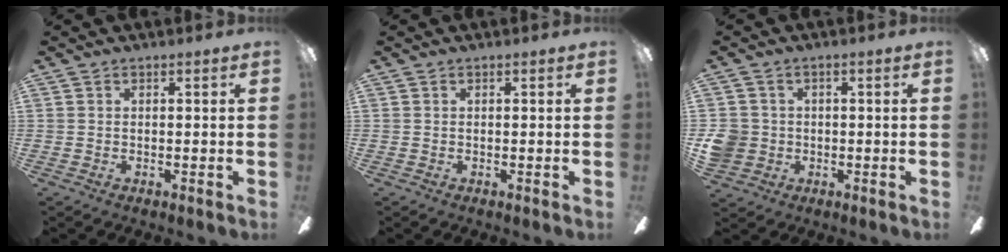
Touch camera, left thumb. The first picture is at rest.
{"total": 0.0}
{"total": 5.6, "force": [-0.4, 5.3, 1.7], "torque": [-0.051, 0.009, -0.008]}